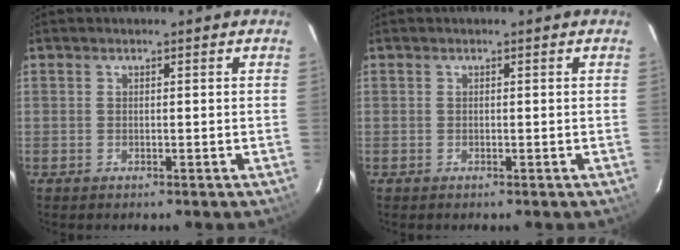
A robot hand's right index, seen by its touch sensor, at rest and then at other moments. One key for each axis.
{"total": 0.0}